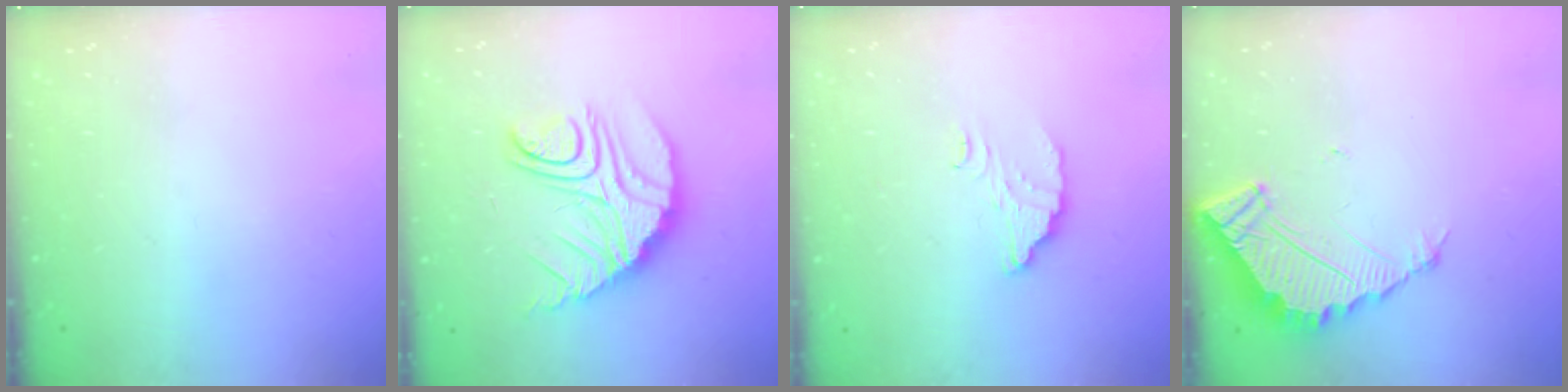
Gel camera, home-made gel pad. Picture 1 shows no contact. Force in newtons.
{"total": 16.3, "press": 16.2, "slide": 1.3}
{"total": 4.9, "press": 4.9, "slide": 0.3}
{"total": 4.9, "press": 4.9, "slide": 0.1}